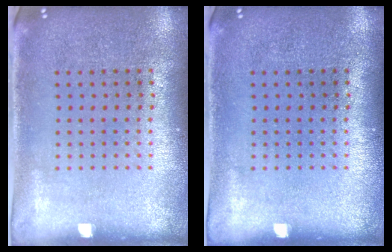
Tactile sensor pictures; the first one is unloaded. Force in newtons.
{"total": 0.0}